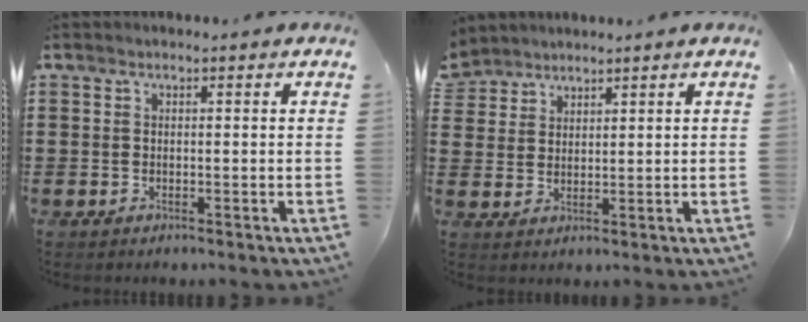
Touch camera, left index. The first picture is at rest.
{"total": 3.1, "force": [2.7, 1.5, -0.5], "torque": [-0.006, -0.002, 0.052]}